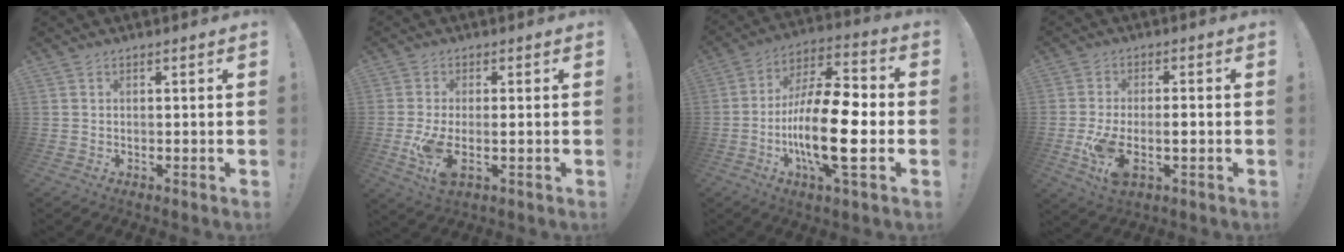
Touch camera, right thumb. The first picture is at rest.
{"total": 6.9, "force": [-1.4, 2.8, 6.2], "torque": [-0.124, -0.016, -0.024]}
{"total": 21.6, "force": [-4.8, 6.8, 20.0], "torque": [-0.378, 0.009, -0.082]}
{"total": 8.4, "force": [-2.4, 4.0, 7.0], "torque": [-0.142, -0.006, -0.044]}